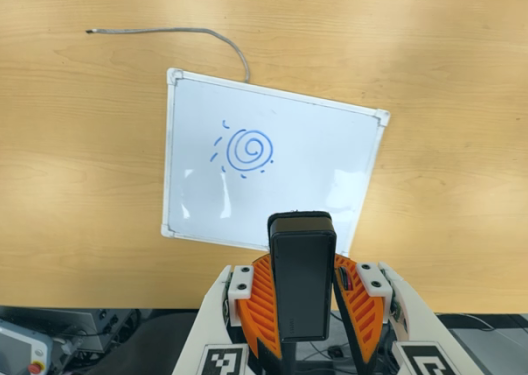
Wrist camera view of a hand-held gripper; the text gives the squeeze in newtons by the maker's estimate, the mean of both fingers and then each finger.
{"total": 7.6, "left": 6.8, "right": 8.5}